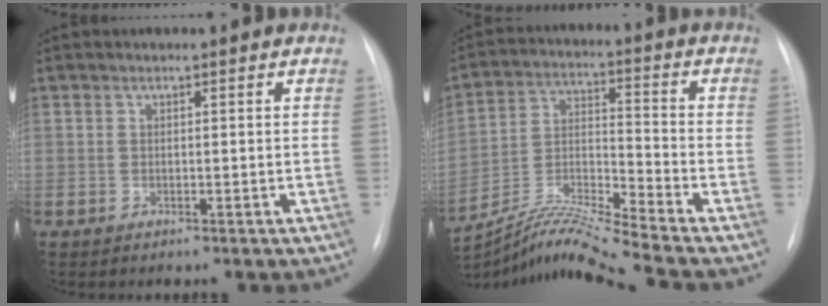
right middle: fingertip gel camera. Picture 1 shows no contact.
{"total": 12.1, "force": [-11.1, -2.8, 3.9], "torque": [-0.082, 0.000, -0.207]}